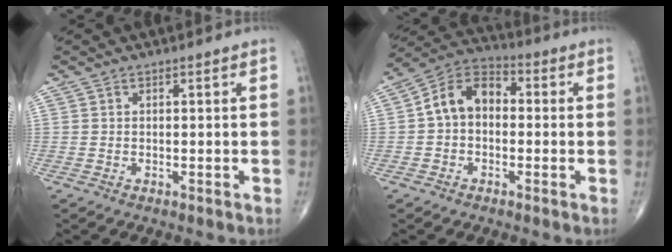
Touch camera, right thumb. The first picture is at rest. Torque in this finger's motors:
{"motor_torque": [0.06, 0.06, 0.13, -0.13, 0.03]}